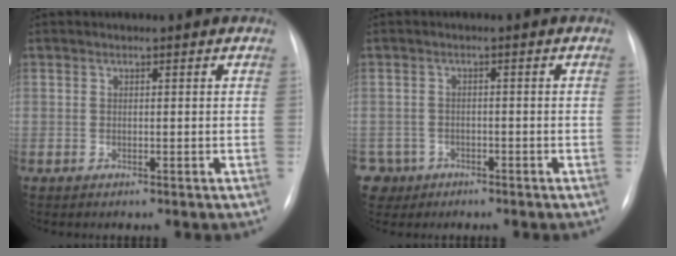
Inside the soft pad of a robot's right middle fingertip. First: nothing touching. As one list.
[{"total": 4.2, "force": [-2.4, 3.4, -0.5], "torque": [0.009, 0.009, -0.039]}]